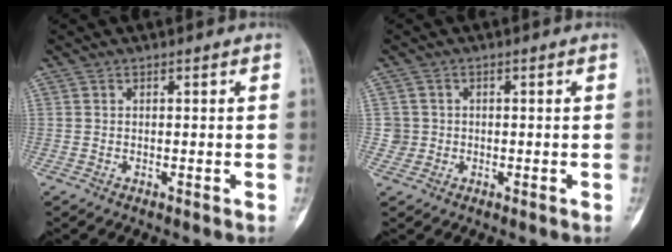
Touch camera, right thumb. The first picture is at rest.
{"total": 2.0, "force": [-0.2, 2.0, -0.2], "torque": [0.018, 0.008, -0.006]}